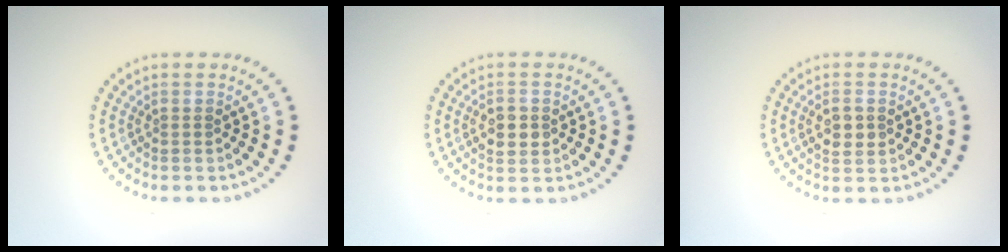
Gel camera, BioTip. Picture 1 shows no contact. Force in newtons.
{"total": 2.2, "press": 2.2, "slide": 0.1}
{"total": 2.0, "press": 1.9, "slide": 0.3}